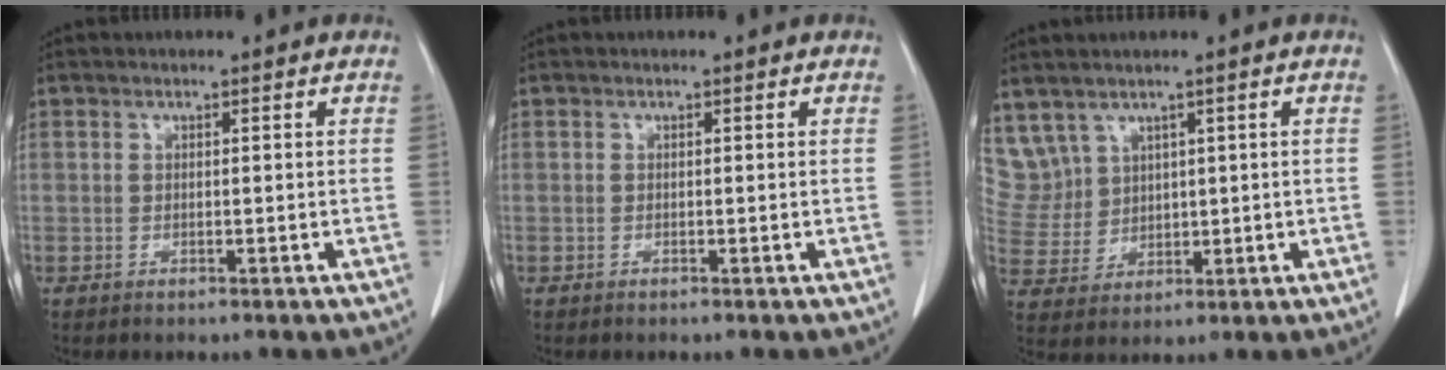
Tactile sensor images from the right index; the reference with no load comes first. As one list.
[{"total": 0.0}, {"total": 9.6, "force": [5.0, 8.1, 1.4], "torque": [-0.058, 0.046, 0.129]}]